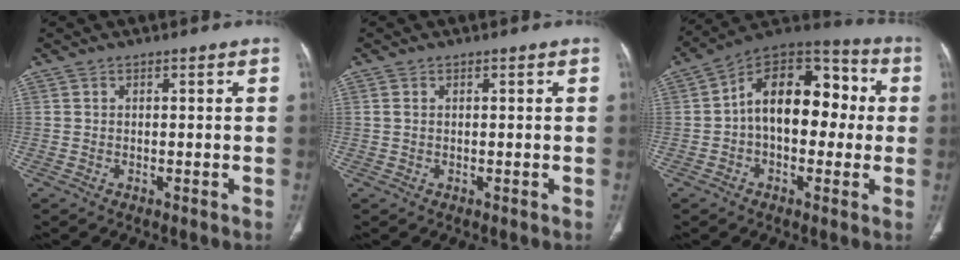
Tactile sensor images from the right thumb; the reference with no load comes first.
{"total": 0.8, "force": [0.2, 0.5, 0.6], "torque": [-0.019, 0.005, 0.006]}
{"total": 17.5, "force": [0.7, 10.9, 13.6], "torque": [-0.168, 0.049, -0.002]}